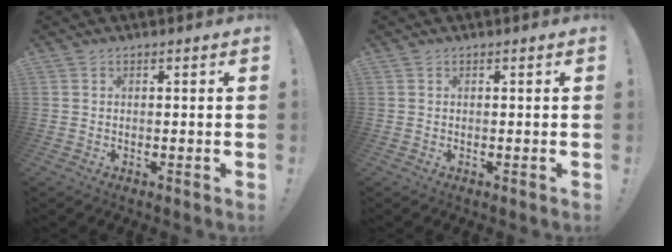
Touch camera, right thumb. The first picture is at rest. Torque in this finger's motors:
{"motor_torque": [-0.30, 0.31, -0.01, -0.03, 0.00]}